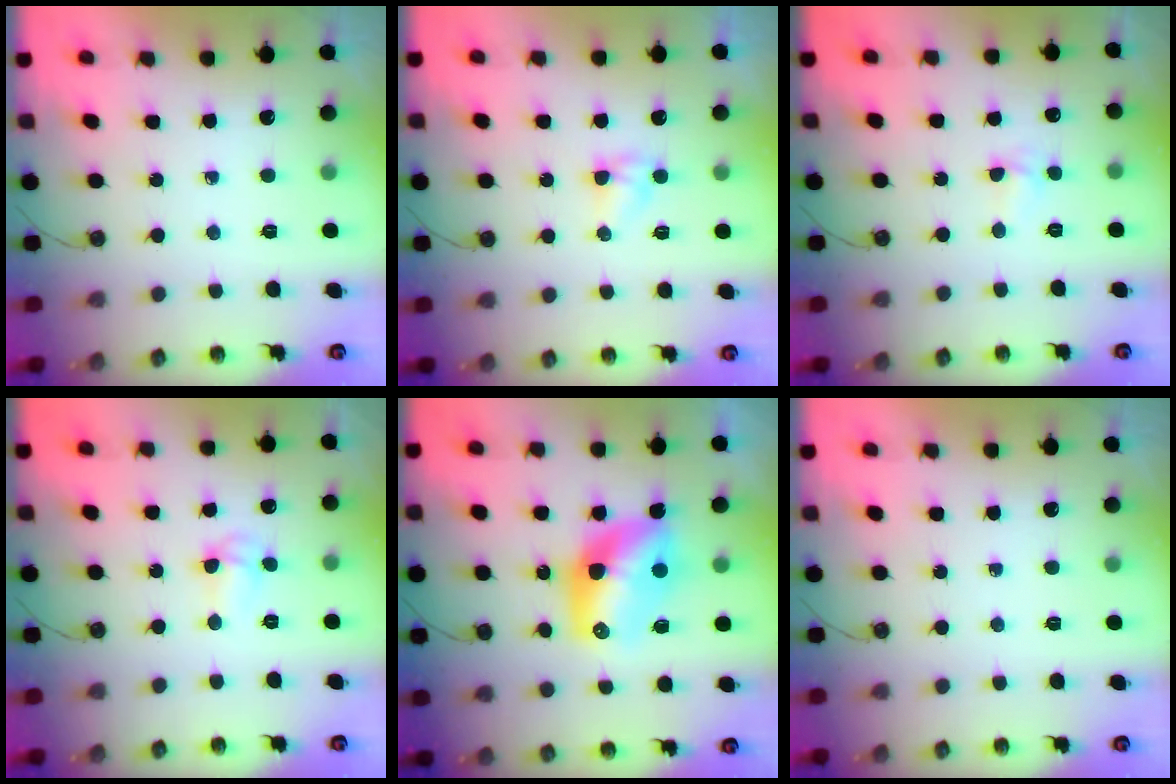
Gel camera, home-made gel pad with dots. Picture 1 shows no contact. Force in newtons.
{"total": 2.8, "press": 2.8, "slide": 0.2}
{"total": 2.9, "press": 2.9, "slide": 0.4}
{"total": 3.5, "press": 3.4, "slide": 1.0}
{"total": 11.5, "press": 11.5, "slide": 0.8}
{"total": 0.0}